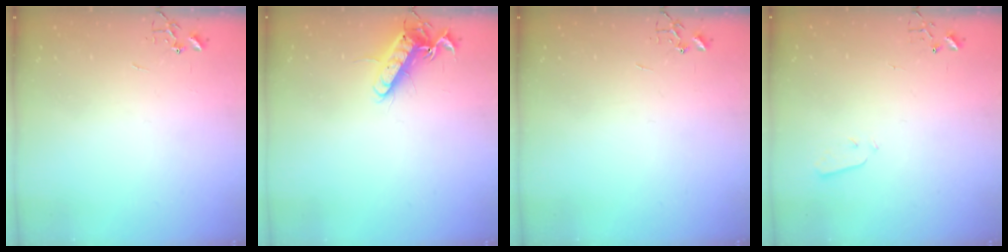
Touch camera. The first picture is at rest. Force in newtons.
{"total": 13.2, "press": 13.2, "slide": 1.3}
{"total": 0.0}
{"total": 3.3, "press": 3.2, "slide": 0.7}